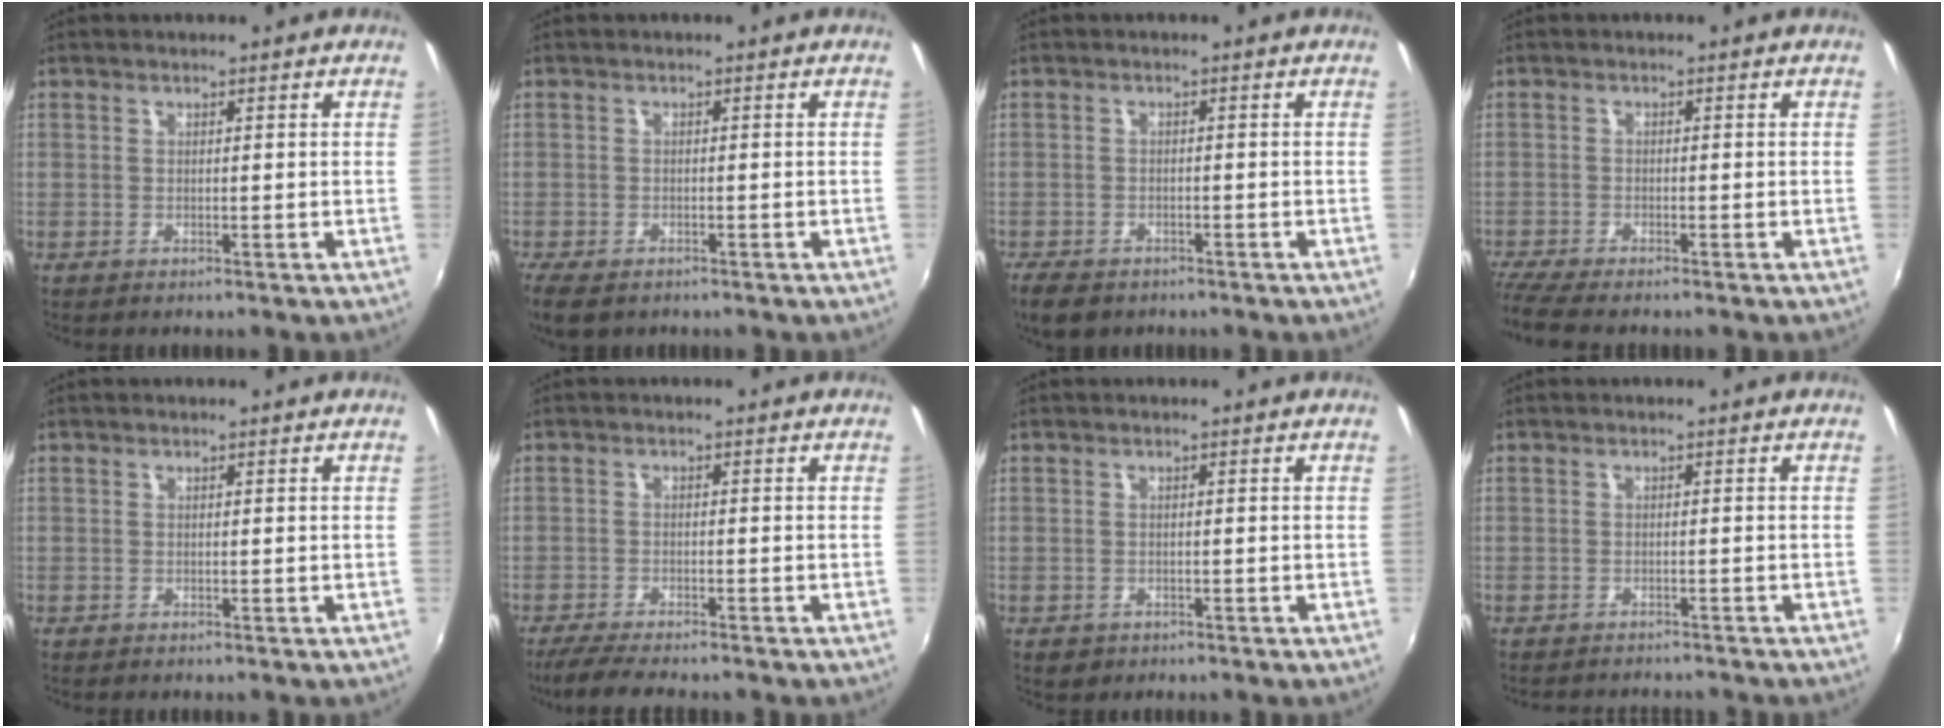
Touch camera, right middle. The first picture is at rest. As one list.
[{"total": 5.2, "force": [-3.7, 2.4, 2.8], "torque": [-0.070, -0.023, -0.066]}, {"total": 5.8, "force": [-4.3, 2.9, 2.7], "torque": [-0.074, -0.020, -0.076]}, {"total": 5.8, "force": [-5.1, 0.5, 2.6], "torque": [-0.074, -0.029, -0.094]}, {"total": 0.0}, {"total": 6.6, "force": [-5.6, 0.8, 3.3], "torque": [-0.083, -0.020, -0.096]}, {"total": 2.0, "force": [-1.0, 1.5, 0.7], "torque": [-0.017, -0.005, -0.013]}, {"total": 5.1, "force": [-4.8, 1.0, 1.6], "torque": [-0.042, -0.015, -0.069]}]